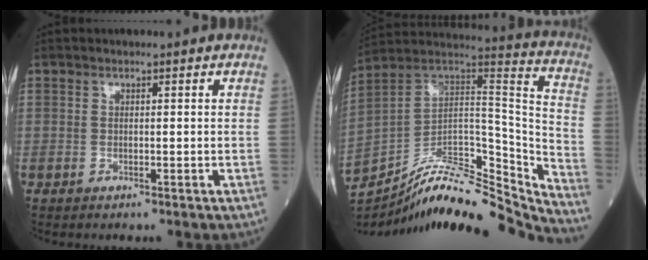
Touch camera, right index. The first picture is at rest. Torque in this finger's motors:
{"motor_torque": [-0.23, -0.45, 0.30, 0.06]}